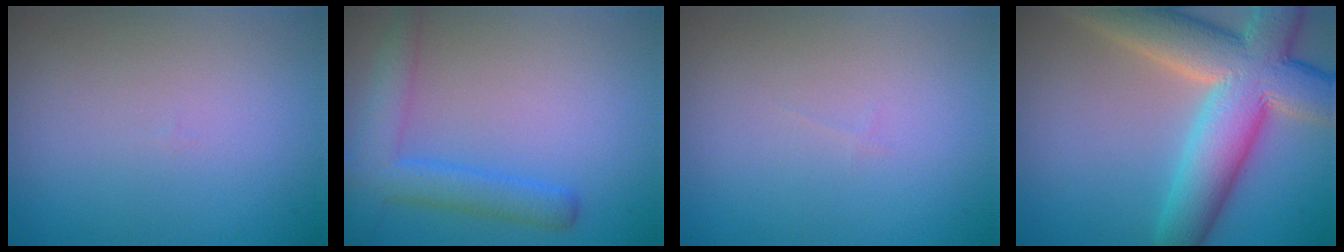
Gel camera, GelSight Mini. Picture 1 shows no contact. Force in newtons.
{"total": 4.4, "press": 4.4, "slide": 0.3}
{"total": 0.0}
{"total": 11.5, "press": 11.5, "slide": 0.7}